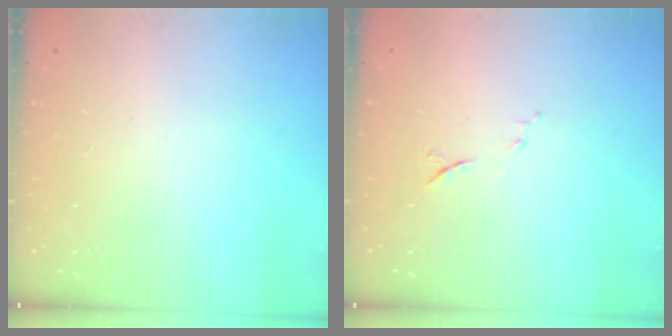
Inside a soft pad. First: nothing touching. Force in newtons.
{"total": 6.4, "press": 6.3, "slide": 1.3}